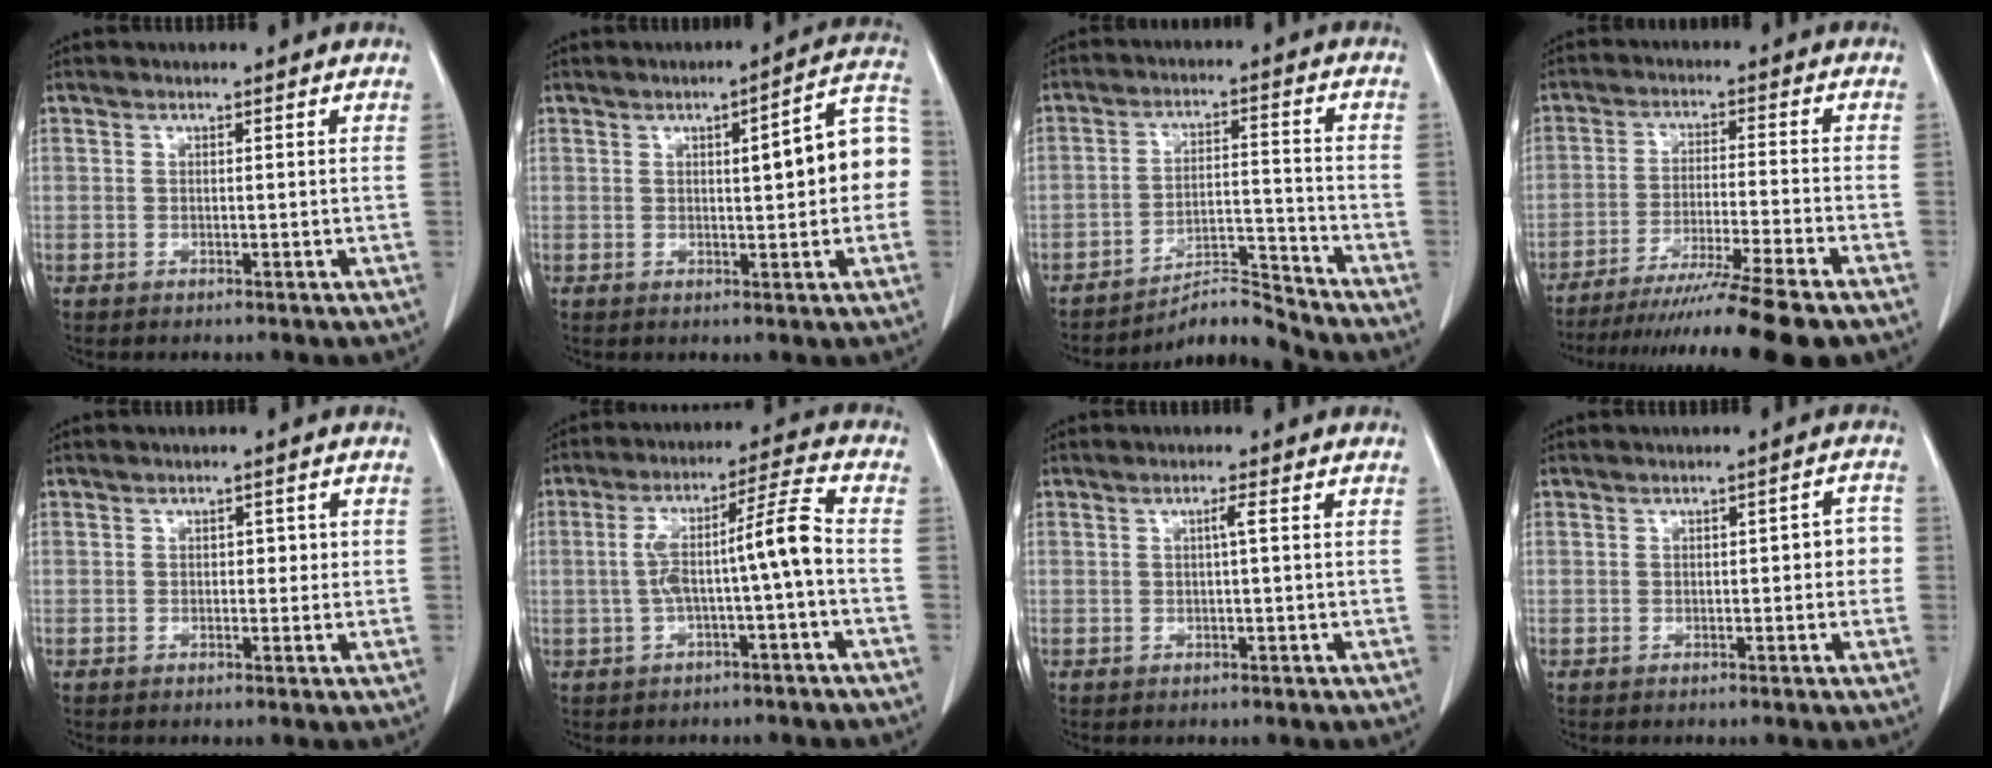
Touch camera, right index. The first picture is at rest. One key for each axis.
{"total": 9.9, "fx": 0.6, "fy": 2.0, "fz": 9.7, "tx": -0.119, "ty": 0.031, "tz": 0.005}
{"total": 6.2, "fx": -6.1, "fy": -0.7, "fz": -0.3, "tx": 0.001, "ty": 0.022, "tz": -0.101}
{"total": 15.7, "fx": -13.0, "fy": -2.2, "fz": 8.5, "tx": -0.127, "ty": -0.041, "tz": -0.206}
{"total": 1.7, "fx": 0.1, "fy": 1.1, "fz": 1.3, "tx": -0.012, "ty": 0.007, "tz": -0.001}
{"total": 8.7, "fx": -1.2, "fy": 0.0, "fz": 8.7, "tx": -0.154, "ty": 0.034, "tz": -0.020}
{"total": 1.2, "fx": 0.1, "fy": -0.2, "fz": 1.2, "tx": -0.020, "ty": 0.003, "tz": 0.001}
{"total": 3.2, "fx": -0.3, "fy": 1.3, "fz": 2.9, "tx": -0.026, "ty": 0.017, "tz": -0.005}